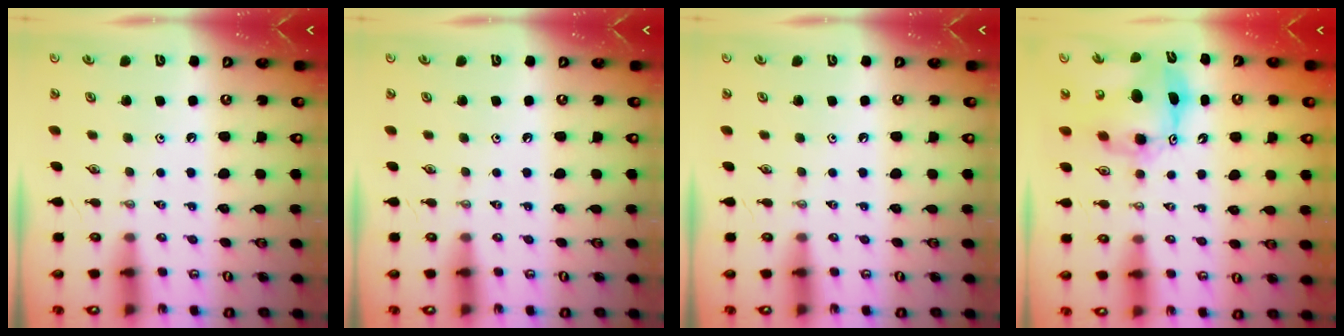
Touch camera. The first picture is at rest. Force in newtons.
{"total": 0.0}
{"total": 0.0}
{"total": 10.8, "press": 10.8, "slide": 0.9}